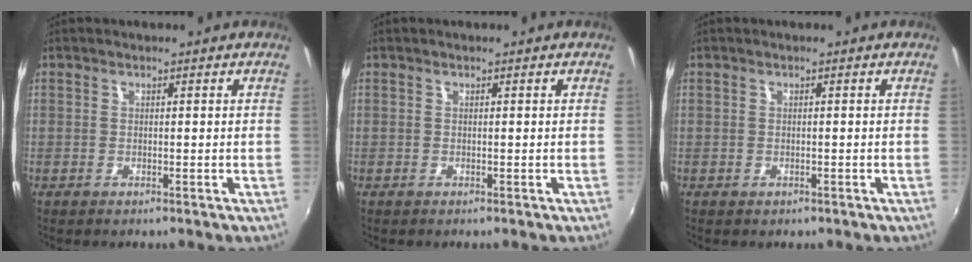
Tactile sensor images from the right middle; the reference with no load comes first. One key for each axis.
{"total": 0.0}
{"total": 0.7, "fx": -0.4, "fy": 0.6, "fz": 0.1, "tx": -0.001, "ty": -0.004, "tz": -0.004}